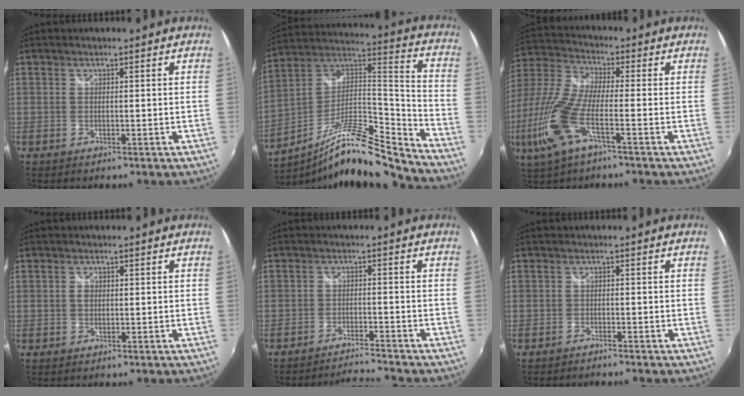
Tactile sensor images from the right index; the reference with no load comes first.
{"total": 17.8, "force": [-13.8, 2.0, 11.0], "torque": [-0.188, 0.012, -0.255]}
{"total": 14.1, "force": [-5.3, 3.5, 12.5], "torque": [-0.291, -0.010, -0.112]}
{"total": 1.3, "force": [0.1, 1.1, 0.7], "torque": [-0.011, 0.003, 0.000]}
{"total": 4.6, "force": [-4.5, -0.6, 0.5], "torque": [-0.028, 0.002, -0.079]}
{"total": 1.4, "force": [-1.4, 0.2, 0.4], "torque": [-0.016, -0.006, -0.027]}